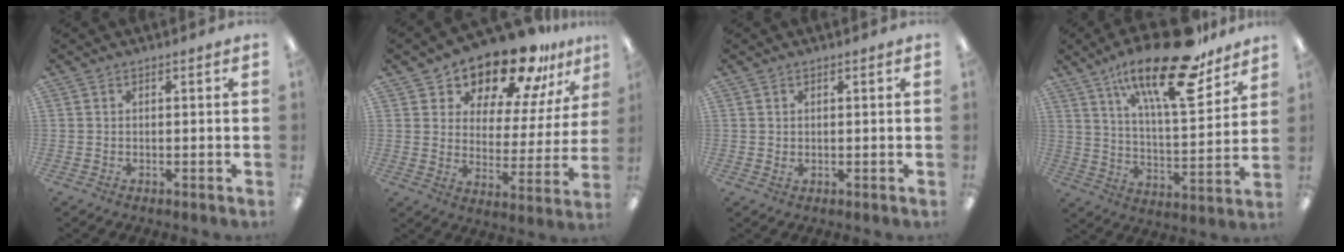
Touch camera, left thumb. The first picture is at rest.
{"total": 17.0, "force": [15.0, 5.8, 5.7], "torque": [-0.105, -0.119, 0.263]}
{"total": 0.9, "force": [0.4, 0.6, 0.5], "torque": [-0.002, -0.001, 0.004]}
{"total": 24.8, "force": [16.2, 8.2, 16.8], "torque": [-0.267, -0.091, 0.265]}